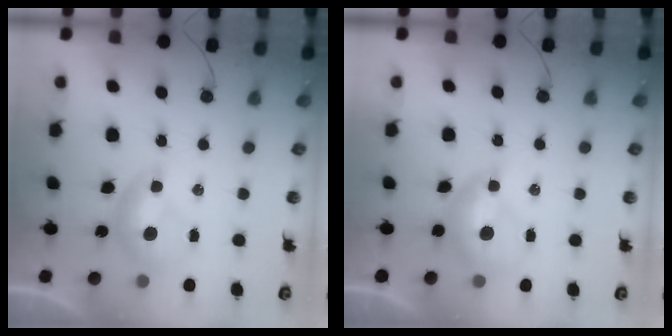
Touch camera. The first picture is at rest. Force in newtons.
{"total": 1.7, "press": 1.7, "slide": 0.4}